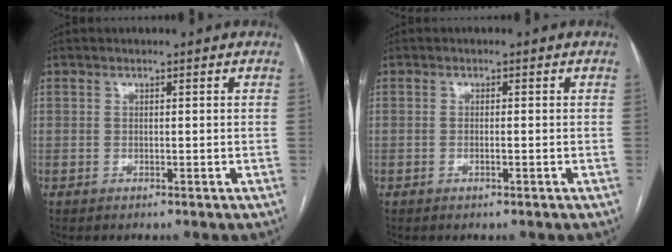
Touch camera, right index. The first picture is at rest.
{"total": 0.8, "force": [-0.2, 0.1, 0.7], "torque": [-0.015, 0.000, -0.002]}